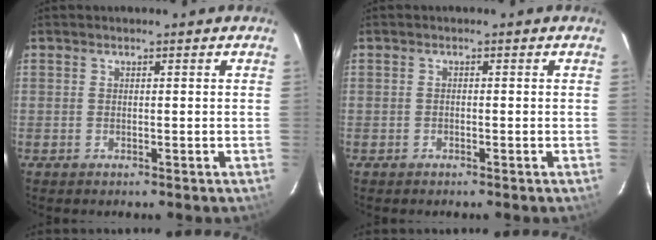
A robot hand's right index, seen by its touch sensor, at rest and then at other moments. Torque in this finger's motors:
{"motor_torque": [-0.15, 0.40, 0.00, -0.01]}